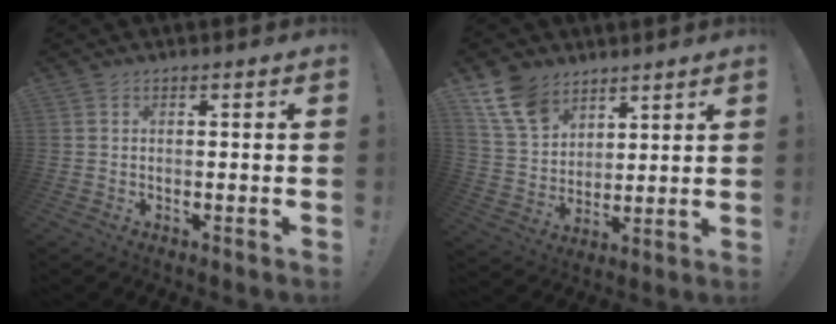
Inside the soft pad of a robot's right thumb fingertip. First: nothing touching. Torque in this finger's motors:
{"motor_torque": [-0.63, 0.98, 0.32, 0.48, 0.02]}